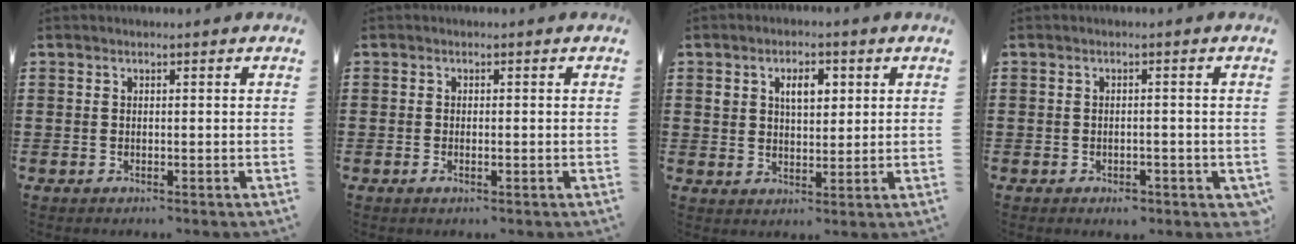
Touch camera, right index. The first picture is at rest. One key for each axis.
{"total": 0.8, "fx": -0.2, "fy": 0.2, "fz": 0.8, "tx": -0.015, "ty": -0.005, "tz": -0.003}
{"total": 4.5, "fx": 1.7, "fy": 2.7, "fz": 3.2, "tx": -0.057, "ty": 0.008, "tz": 0.024}
{"total": 1.7, "fx": -1.0, "fy": 1.0, "fz": 0.9, "tx": -0.020, "ty": 0.001, "tz": -0.020}